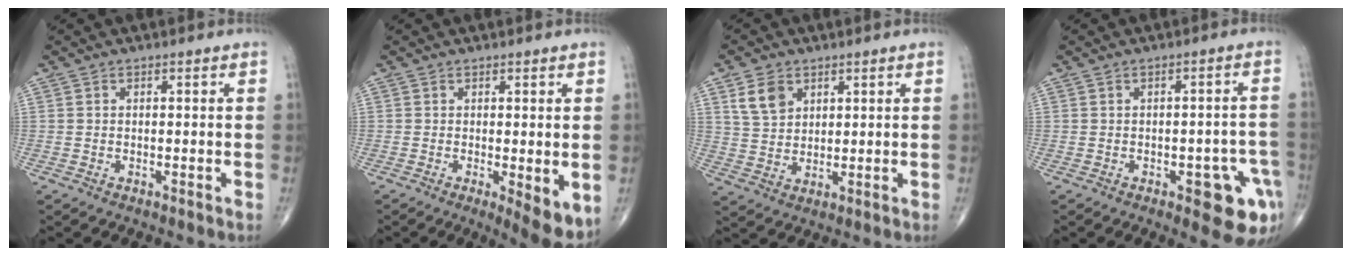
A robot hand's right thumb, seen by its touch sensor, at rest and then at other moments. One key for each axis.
{"total": 5.9, "fx": -0.9, "fy": 1.7, "fz": 5.6, "tx": -0.078, "ty": -0.019, "tz": -0.010}
{"total": 6.2, "fx": 3.1, "fy": 4.3, "fz": 3.1, "tx": -0.044, "ty": -0.012, "tz": 0.063}
{"total": 10.2, "fx": -4.1, "fy": 4.0, "fz": 8.4, "tx": -0.066, "ty": 0.016, "tz": -0.044}